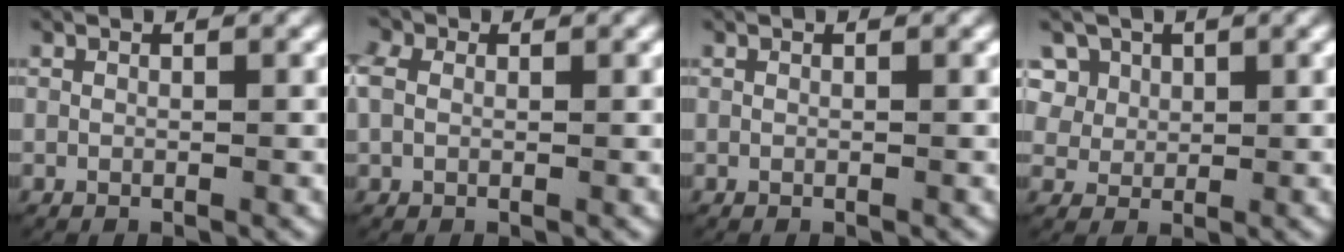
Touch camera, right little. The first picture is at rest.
{"total": 1.6, "force": [0.3, 1.4, 0.7], "torque": [-0.023, -0.003, 0.008]}
{"total": 0.0}
{"total": 5.6, "force": [1.8, 4.8, 2.1], "torque": [-0.054, -0.005, 0.035]}